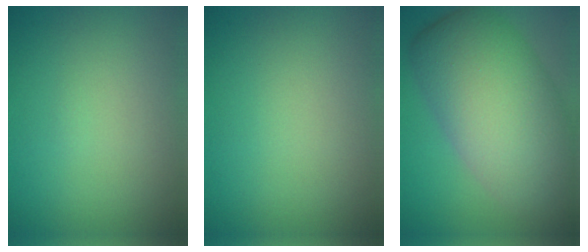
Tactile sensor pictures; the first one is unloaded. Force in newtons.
{"total": 0.0}
{"total": 11.3, "press": 11.3, "slide": 0.8}